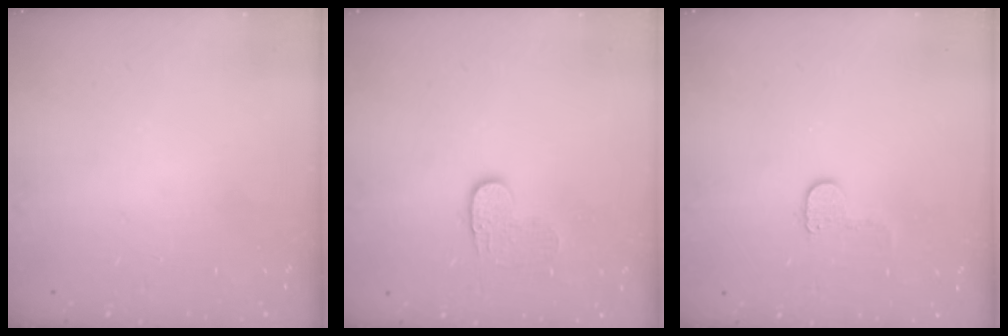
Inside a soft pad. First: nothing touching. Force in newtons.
{"total": 5.7, "press": 5.7, "slide": 0.4}
{"total": 5.4, "press": 5.4, "slide": 0.5}